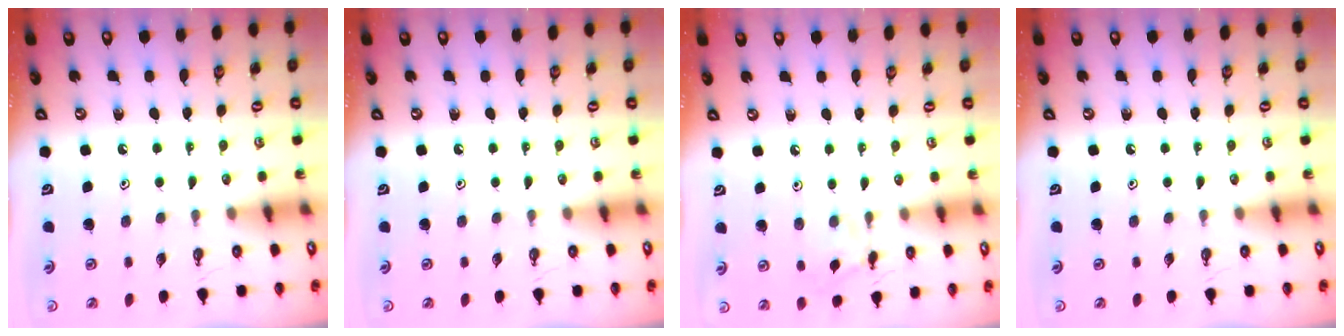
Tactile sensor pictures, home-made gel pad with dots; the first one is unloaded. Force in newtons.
{"total": 0.0}
{"total": 5.1, "press": 5.0, "slide": 0.5}
{"total": 0.0}